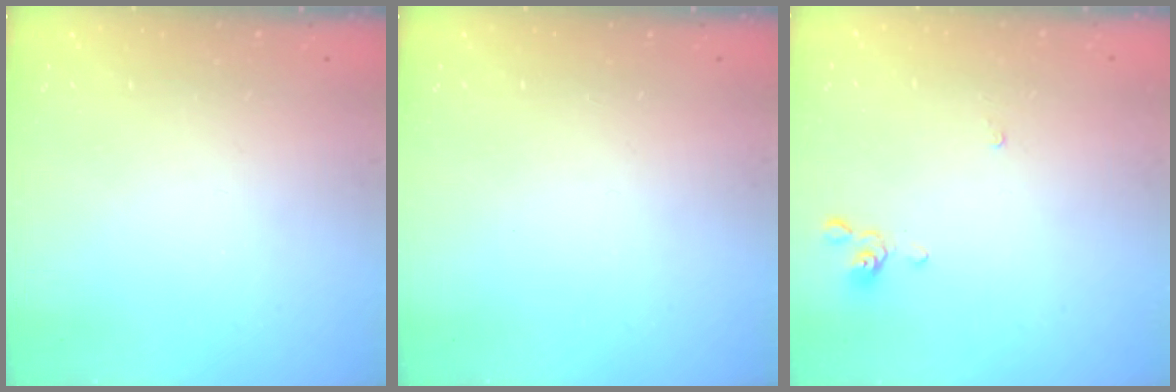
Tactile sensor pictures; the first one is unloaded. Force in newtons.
{"total": 0.0}
{"total": 0.0}